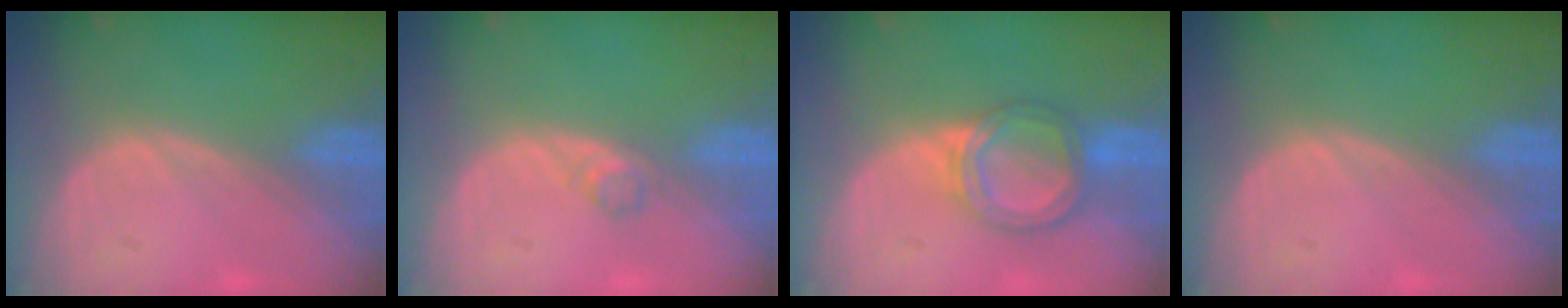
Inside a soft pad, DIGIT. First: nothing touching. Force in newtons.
{"total": 1.4, "press": 1.4, "slide": 0.1}
{"total": 6.1, "press": 5.6, "slide": 2.4}
{"total": 0.0}